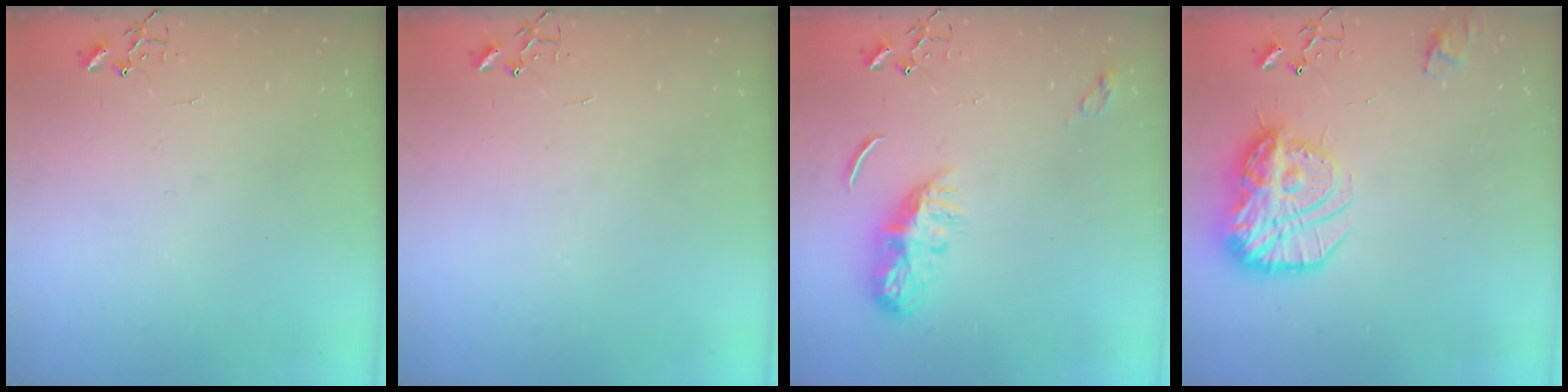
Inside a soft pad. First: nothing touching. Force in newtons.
{"total": 0.0}
{"total": 8.2, "press": 8.2, "slide": 0.4}
{"total": 17.7, "press": 17.7, "slide": 1.2}